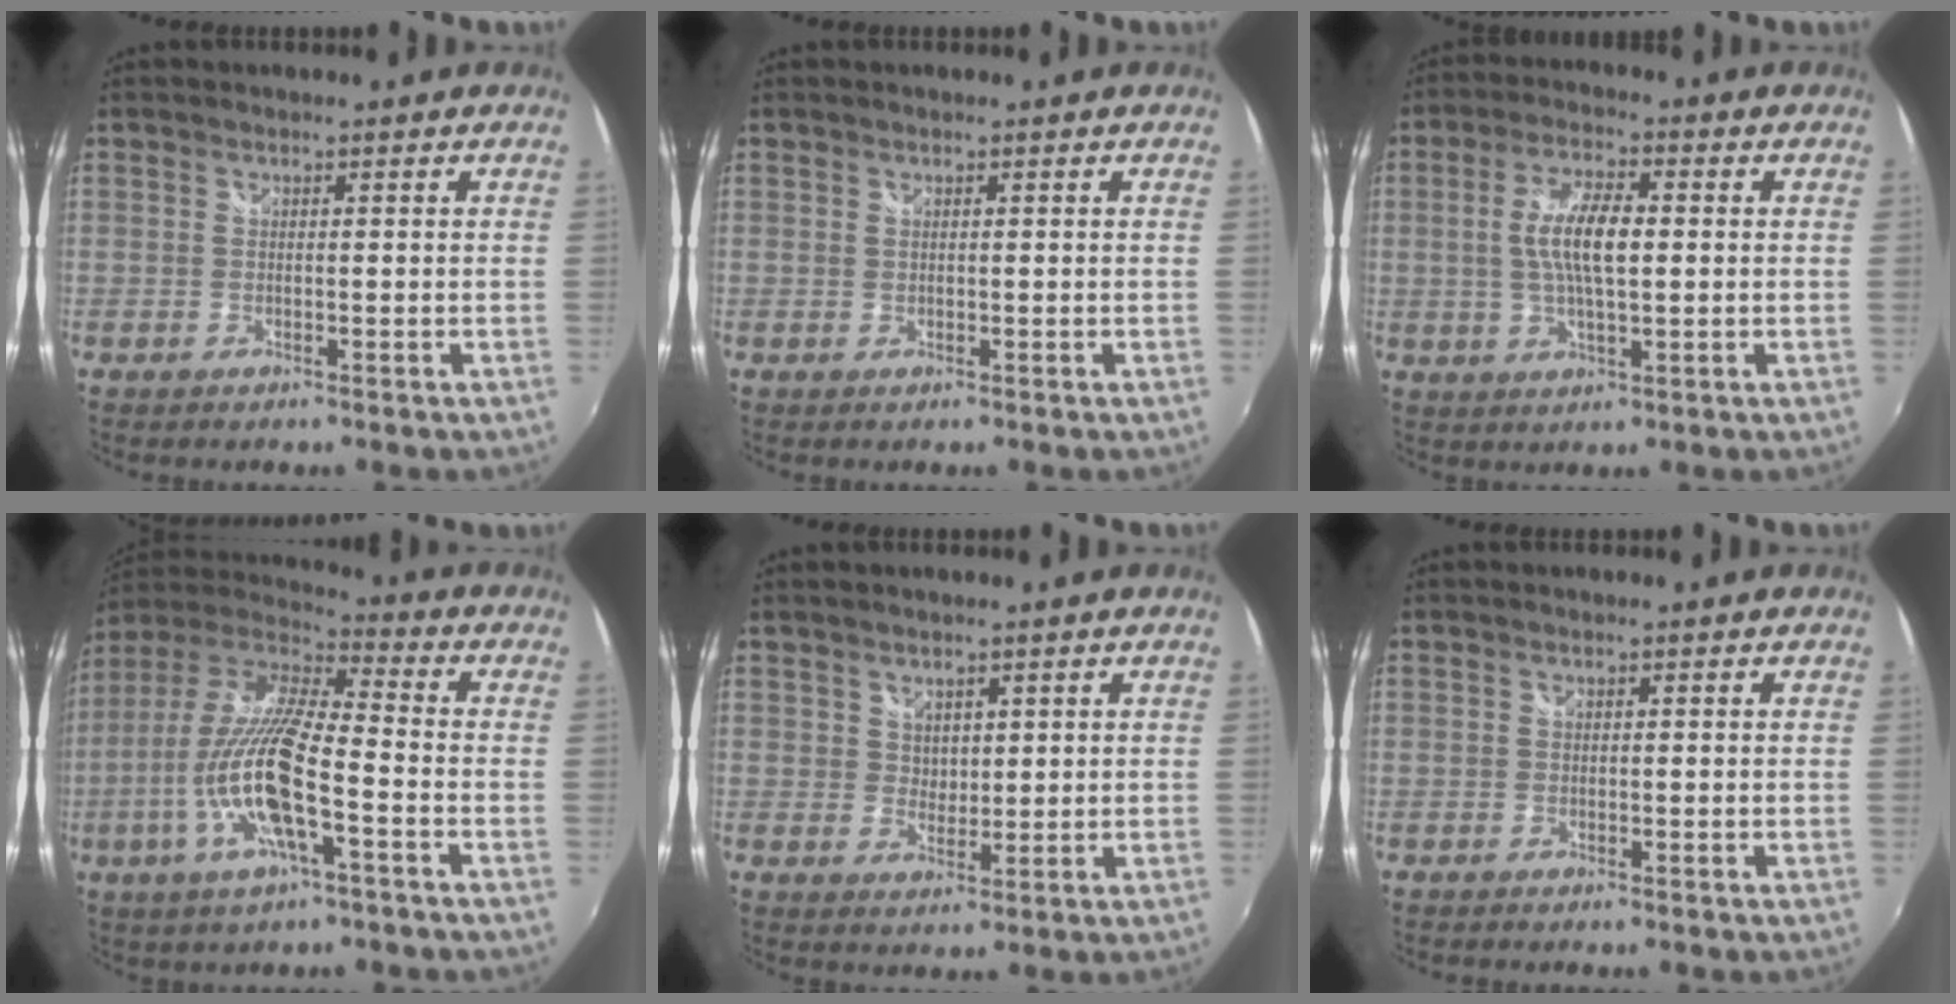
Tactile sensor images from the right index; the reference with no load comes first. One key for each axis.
{"total": 0.0}
{"total": 8.4, "fx": 0.4, "fy": 2.8, "fz": 8.0, "tx": -0.154, "ty": 0.006, "tz": 0.008}
{"total": 17.3, "fx": -5.7, "fy": 3.8, "fz": 16.0, "tx": -0.316, "ty": -0.016, "tz": -0.114}
{"total": 2.7, "fx": 1.5, "fy": 2.1, "fz": 0.5, "tx": -0.001, "ty": 0.002, "tz": 0.027}
{"total": 0.0}